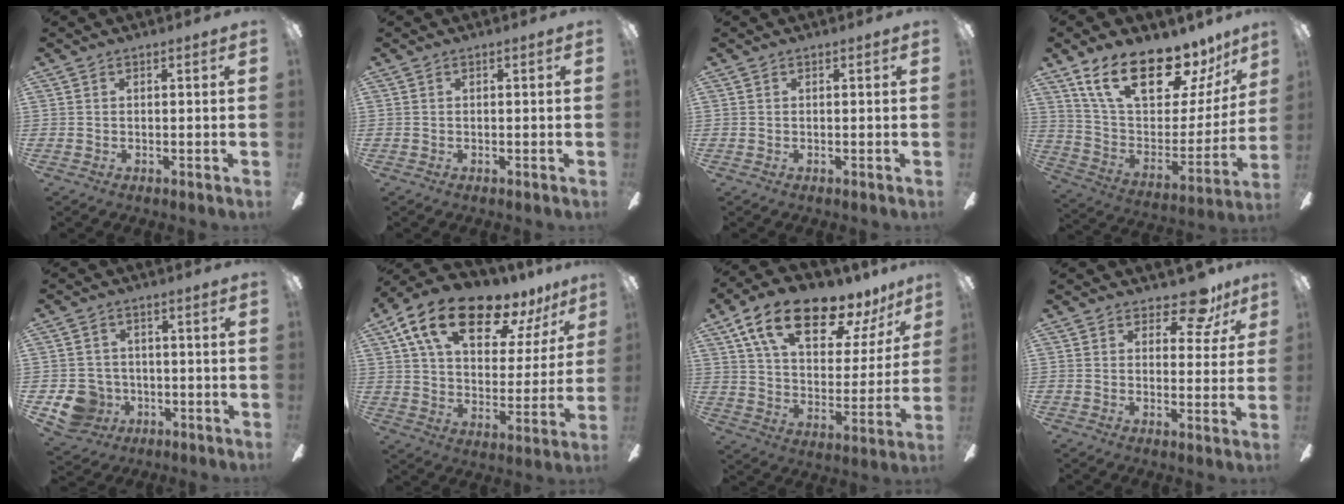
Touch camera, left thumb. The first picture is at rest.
{"total": 0.0}
{"total": 0.0}
{"total": 23.1, "force": [16.4, 9.3, 13.3], "torque": [-0.234, -0.102, 0.289]}
{"total": 7.8, "force": [-2.5, 7.1, 1.9], "torque": [-0.056, 0.017, -0.041]}
{"total": 18.9, "force": [13.5, 7.6, 10.8], "torque": [-0.191, -0.082, 0.230]}
{"total": 19.8, "force": [13.7, 7.8, 11.9], "torque": [-0.197, -0.084, 0.234]}
{"total": 8.9, "force": [6.2, 4.1, 4.8], "torque": [-0.055, -0.035, 0.107]}